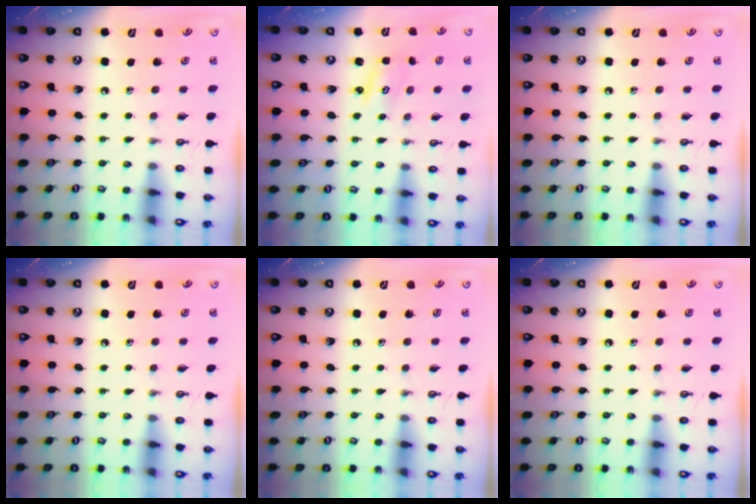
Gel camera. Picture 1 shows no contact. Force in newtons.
{"total": 1.6, "press": 1.5, "slide": 0.1}
{"total": 0.0}
{"total": 0.0}
{"total": 0.0}
{"total": 0.0}